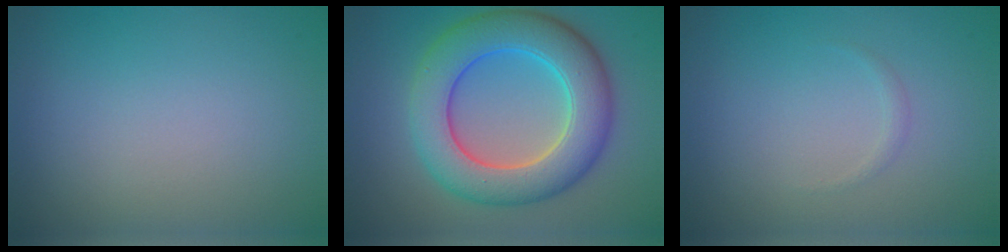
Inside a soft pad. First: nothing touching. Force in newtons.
{"total": 8.8, "press": 8.8, "slide": 0.2}
{"total": 0.6, "press": 0.6, "slide": 0.0}